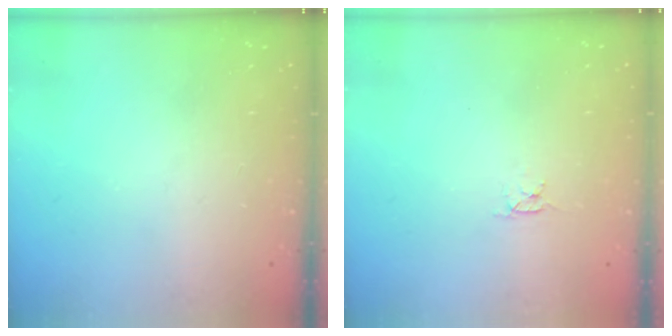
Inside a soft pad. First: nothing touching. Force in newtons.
{"total": 2.8, "press": 2.8, "slide": 0.3}